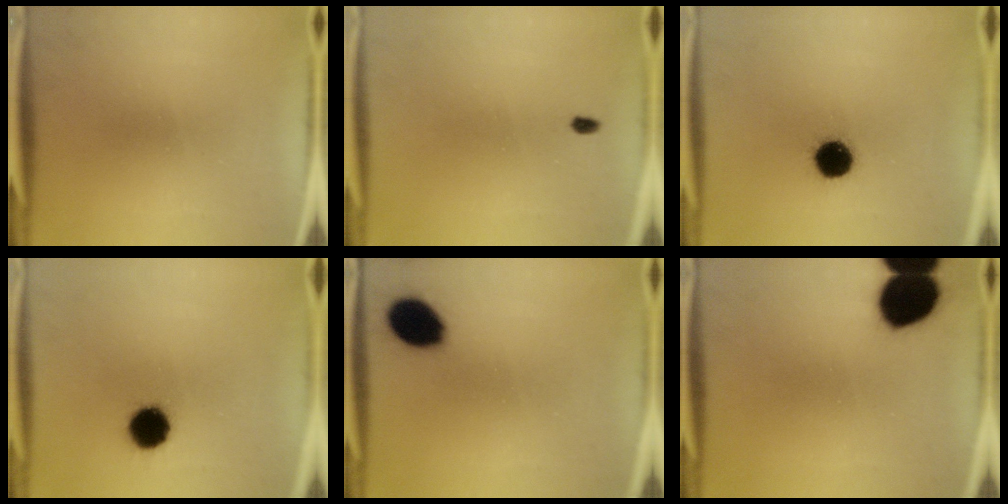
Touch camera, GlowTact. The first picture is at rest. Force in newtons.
{"total": 1.1}
{"total": 10.1}
{"total": 9.3}
{"total": 10.3}
{"total": 16.1}